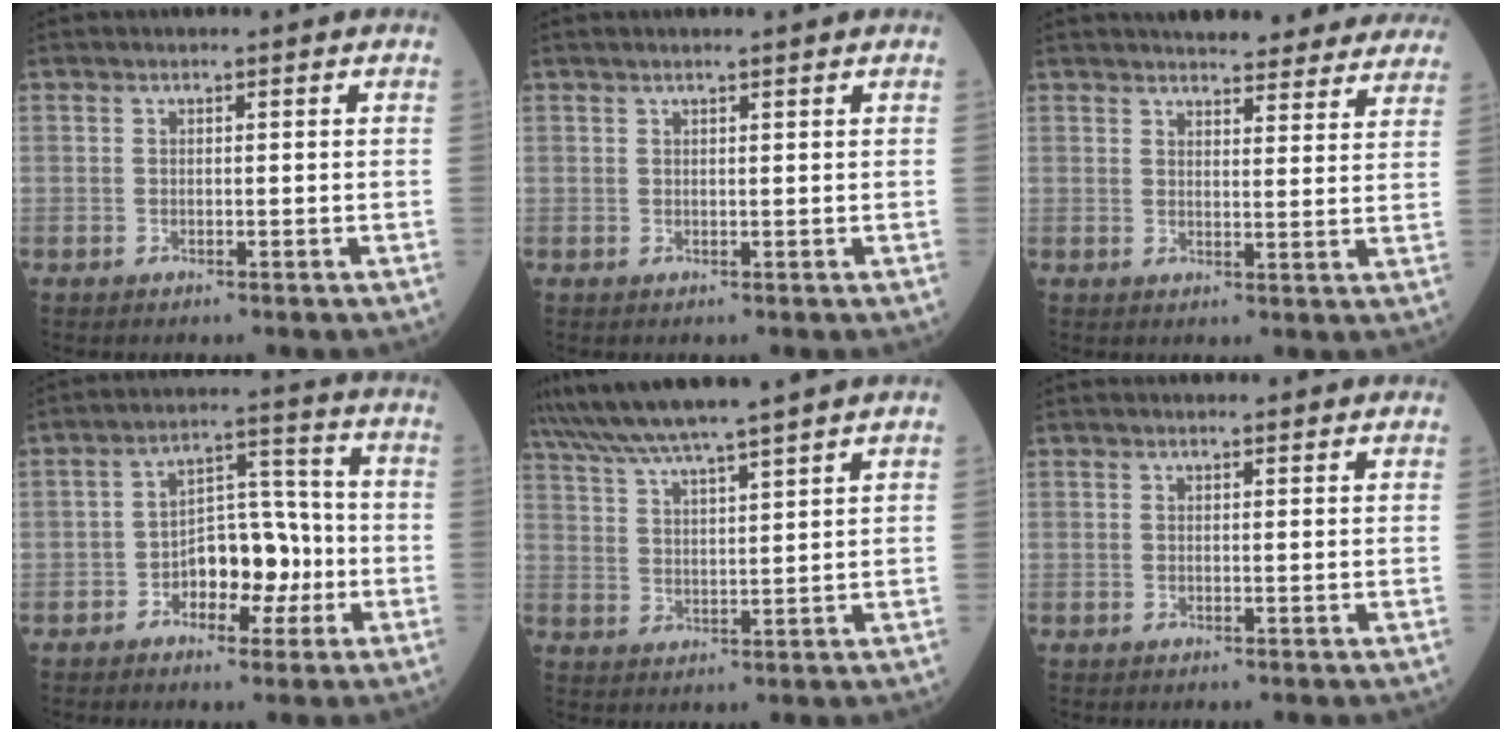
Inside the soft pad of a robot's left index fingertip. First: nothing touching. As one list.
[{"total": 2.1, "force": [1.7, 0.0, 1.3], "torque": [-0.017, 0.016, 0.025]}, {"total": 18.5, "force": [16.9, 4.2, 6.0], "torque": [-0.056, -0.009, 0.188]}, {"total": 8.8, "force": [-3.0, 4.8, 6.7], "torque": [-0.114, 0.023, -0.050]}, {"total": 10.9, "force": [9.6, -1.5, 5.1], "torque": [-0.093, 0.016, 0.159]}, {"total": 2.4, "force": [2.2, 0.6, 0.7], "torque": [-0.010, 0.008, 0.019]}]